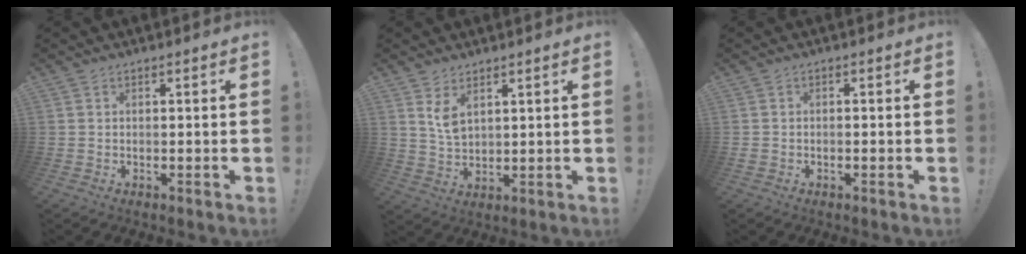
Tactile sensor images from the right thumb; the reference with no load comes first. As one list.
[{"total": 5.5, "force": [3.3, 3.1, 3.1], "torque": [-0.053, -0.017, 0.062]}, {"total": 0.9, "force": [-0.8, 0.3, 0.3], "torque": [-0.005, 0.003, -0.014]}]